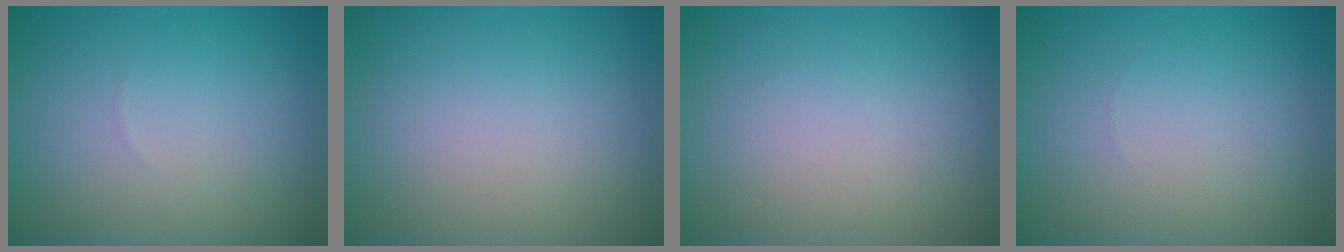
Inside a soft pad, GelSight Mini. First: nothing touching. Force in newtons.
{"total": 0.0}
{"total": 0.0}
{"total": 0.0}